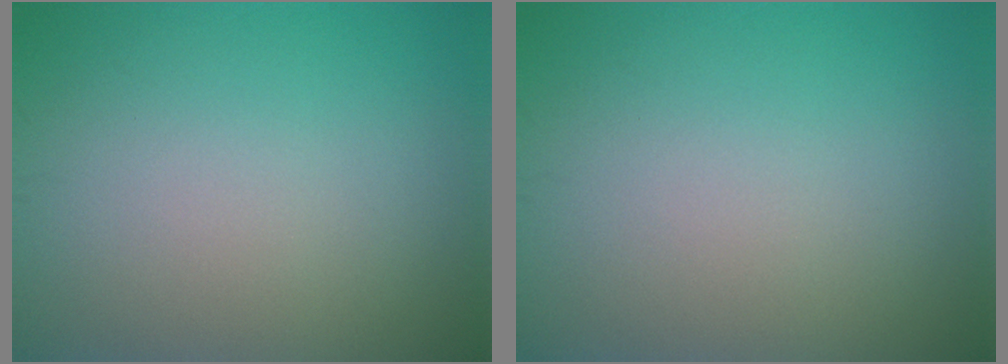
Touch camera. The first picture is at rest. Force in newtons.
{"total": 0.0}